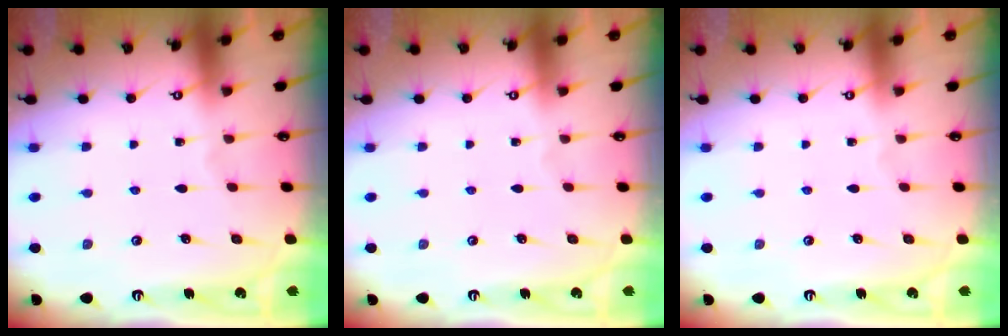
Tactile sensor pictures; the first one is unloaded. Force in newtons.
{"total": 0.0}
{"total": 0.0}